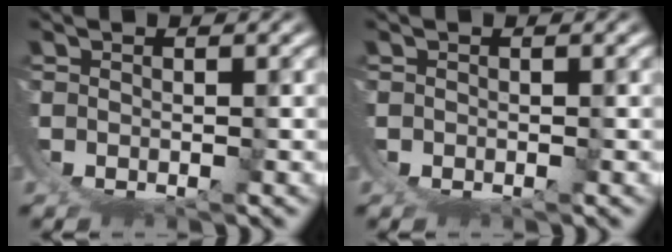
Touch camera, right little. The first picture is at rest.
{"total": 0.7, "force": [0.0, 0.7, -0.1], "torque": [-0.002, 0.001, -0.002]}